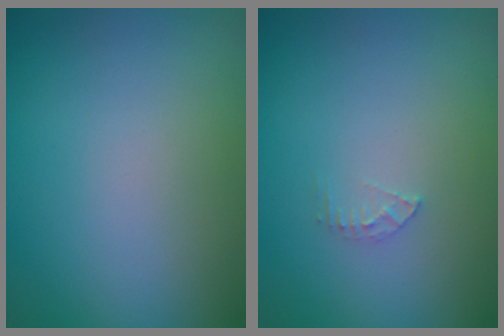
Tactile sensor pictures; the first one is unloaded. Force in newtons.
{"total": 0.9, "press": 0.9, "slide": 0.1}